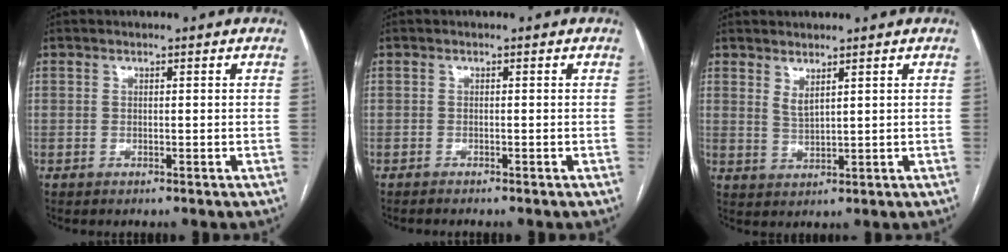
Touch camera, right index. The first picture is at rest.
{"total": 1.6, "force": [-1.5, -0.1, 0.6], "torque": [-0.007, -0.001, -0.020]}
{"total": 2.1, "force": [1.6, 0.3, 1.4], "torque": [-0.031, -0.011, 0.037]}